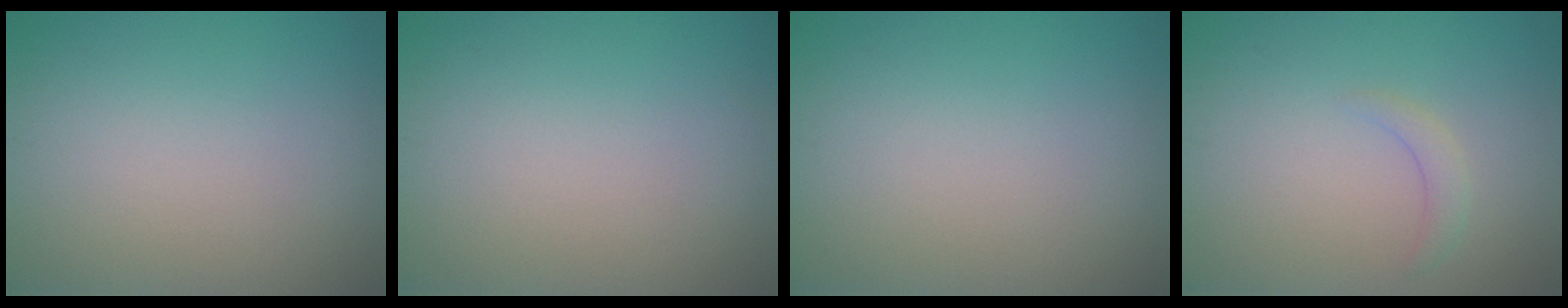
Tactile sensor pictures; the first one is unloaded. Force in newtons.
{"total": 0.0}
{"total": 0.0}
{"total": 1.2, "press": 1.2, "slide": 0.2}